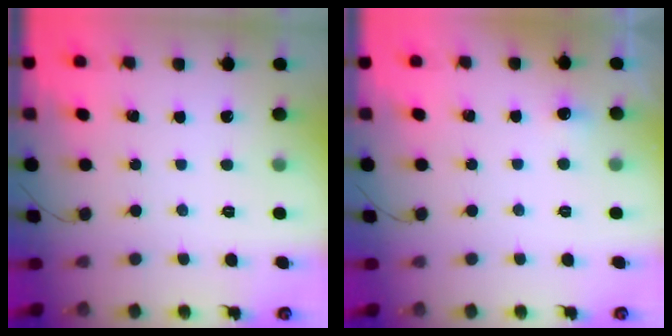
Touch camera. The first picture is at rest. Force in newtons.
{"total": 10.4, "press": 3.3, "slide": 9.8}